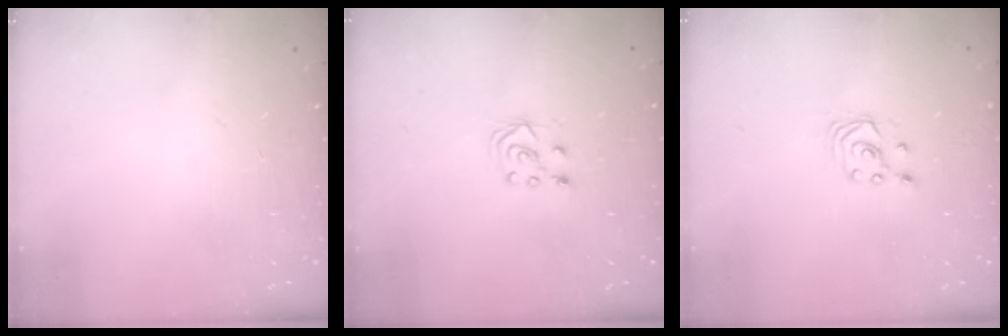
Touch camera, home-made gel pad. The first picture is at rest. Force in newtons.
{"total": 3.9, "press": 3.8, "slide": 0.7}
{"total": 2.1, "press": 2.1, "slide": 0.3}